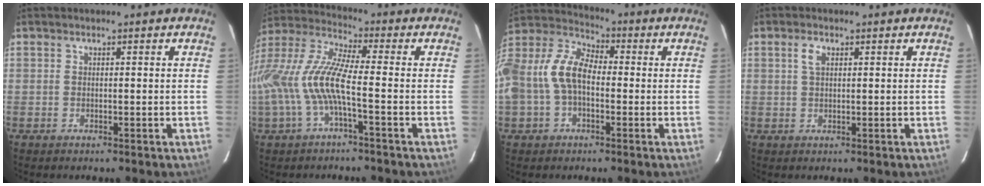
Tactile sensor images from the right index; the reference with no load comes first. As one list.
[{"total": 14.0, "force": [-3.3, 2.7, 13.4], "torque": [-0.278, 0.000, -0.064]}, {"total": 15.0, "force": [-1.9, 9.4, 11.5], "torque": [-0.244, 0.021, -0.042]}, {"total": 2.2, "force": [0.8, 1.2, 1.6], "torque": [-0.033, 0.005, 0.015]}]